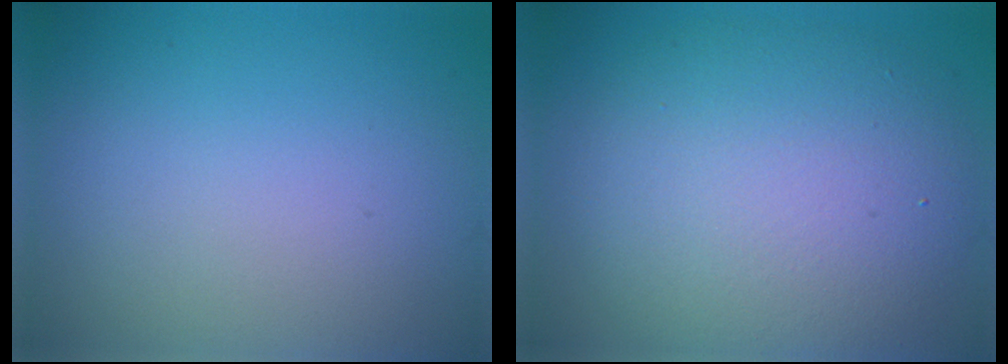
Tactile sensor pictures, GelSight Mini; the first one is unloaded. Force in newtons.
{"total": 8.8, "press": 8.8, "slide": 0.7}